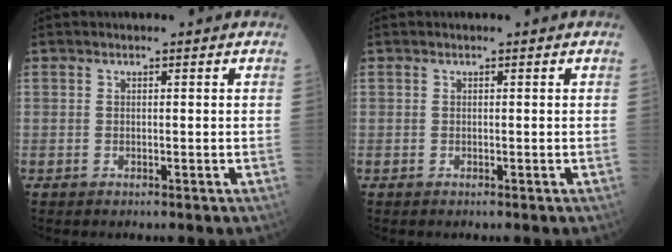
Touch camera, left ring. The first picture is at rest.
{"total": 0.0}